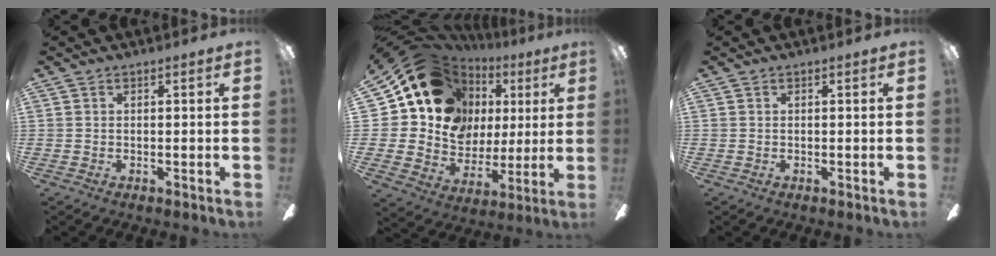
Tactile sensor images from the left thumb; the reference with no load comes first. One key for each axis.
{"total": 17.9, "fx": 8.4, "fy": 14.1, "fz": 7.2, "tx": -0.132, "ty": -0.047, "tz": 0.173}
{"total": 0.0}